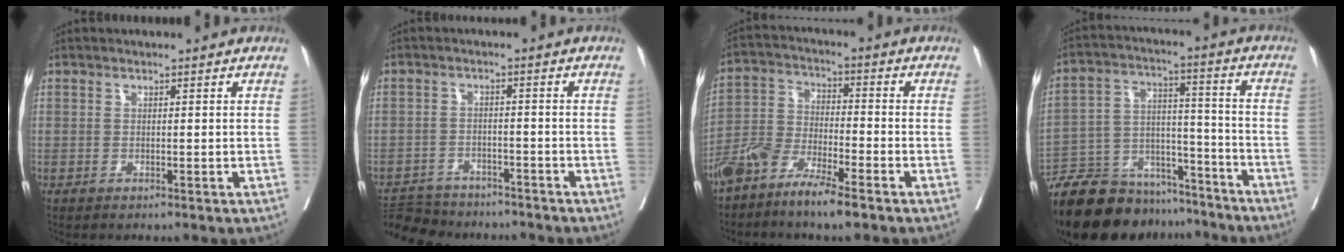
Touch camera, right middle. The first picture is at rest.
{"total": 9.1, "force": [-8.5, 2.8, 1.9], "torque": [-0.036, 0.002, -0.123]}
{"total": 7.8, "force": [-5.9, 1.3, 4.8], "torque": [-0.106, -0.004, -0.122]}
{"total": 19.0, "force": [-16.7, 6.8, 6.1], "torque": [-0.126, 0.012, -0.264]}